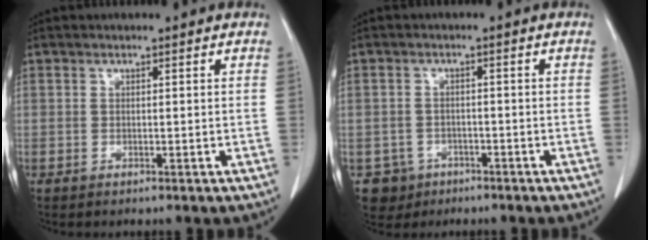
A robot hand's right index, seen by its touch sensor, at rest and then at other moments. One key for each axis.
{"total": 4.3, "fx": -2.0, "fy": 3.8, "fz": -0.2, "tx": 0.002, "ty": 0.011, "tz": -0.027}